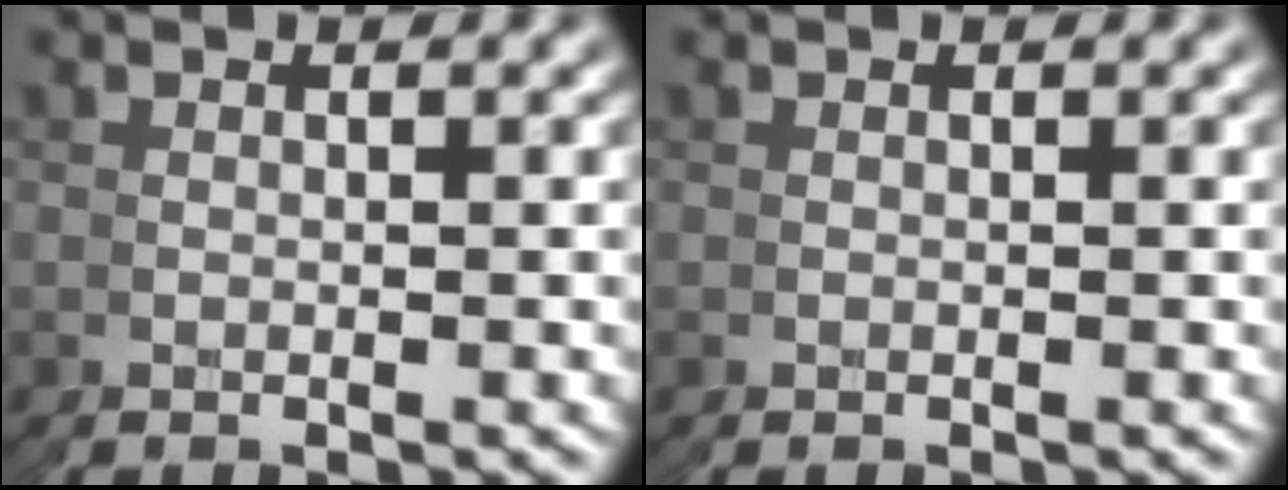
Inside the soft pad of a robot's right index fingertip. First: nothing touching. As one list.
[{"total": 0.0}]